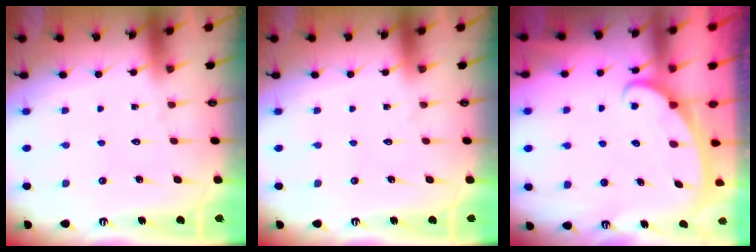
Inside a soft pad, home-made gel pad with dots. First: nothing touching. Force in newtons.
{"total": 0.0}
{"total": 2.5, "press": 2.4, "slide": 0.4}